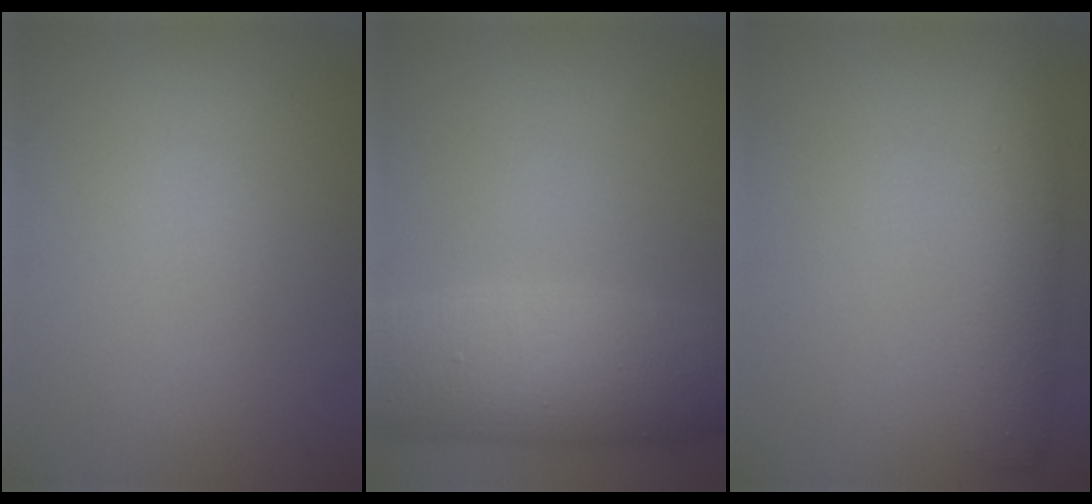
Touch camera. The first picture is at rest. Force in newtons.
{"total": 8.8, "press": 8.8, "slide": 0.3}
{"total": 3.5, "press": 3.5, "slide": 0.1}